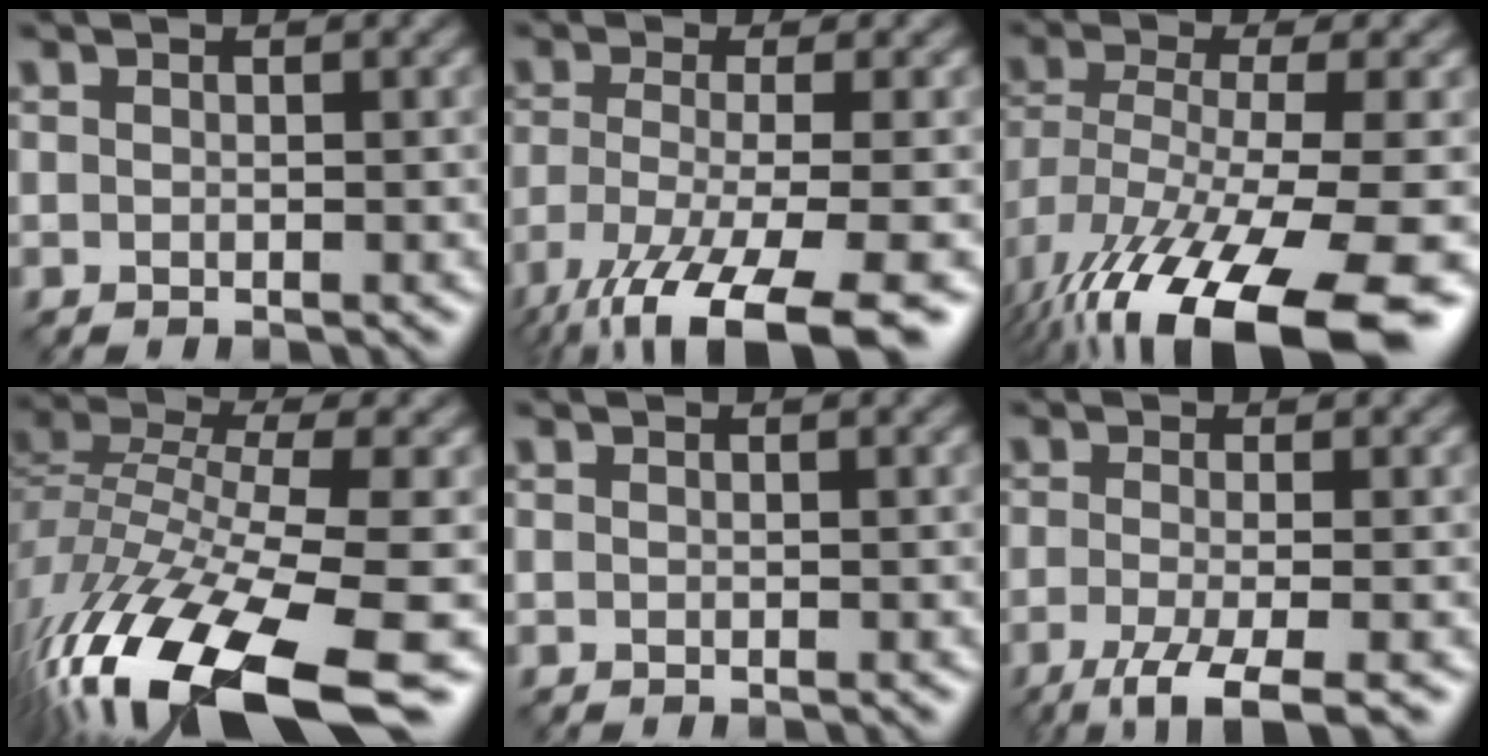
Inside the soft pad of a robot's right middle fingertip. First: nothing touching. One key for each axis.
{"total": 10.7, "fx": -6.6, "fy": 2.7, "fz": 7.9, "tx": -0.142, "ty": -0.017, "tz": -0.120}
{"total": 15.5, "fx": -8.8, "fy": 5.0, "fz": 11.7, "tx": -0.243, "ty": -0.047, "tz": -0.129}
{"total": 16.1, "fx": -9.6, "fy": 4.8, "fz": 12.0, "tx": -0.264, "ty": -0.013, "tz": -0.161}
{"total": 0.0}
{"total": 4.9, "fx": -2.6, "fy": 1.2, "fz": 4.0, "tx": -0.069, "ty": -0.008, "tz": -0.056}